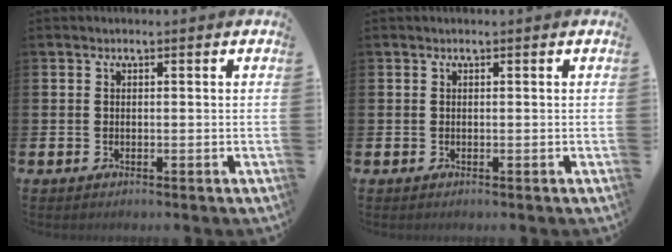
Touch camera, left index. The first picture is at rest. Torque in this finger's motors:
{"motor_torque": [0.14, 0.00, -0.02, -0.01]}